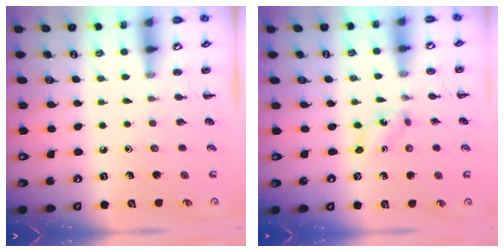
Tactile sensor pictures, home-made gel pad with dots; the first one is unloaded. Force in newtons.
{"total": 1.1, "press": 1.1, "slide": 0.4}